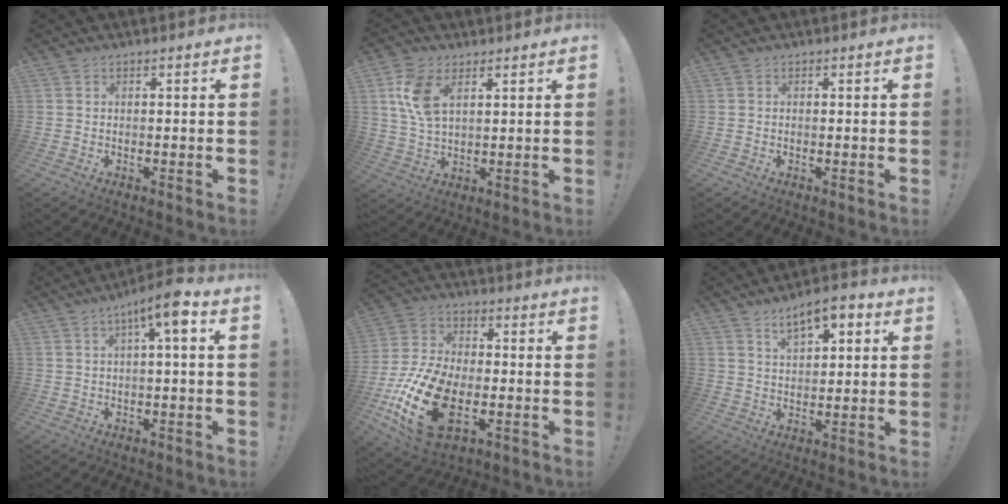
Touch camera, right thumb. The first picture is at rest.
{"total": 9.6, "force": [4.2, 5.3, 6.9], "torque": [-0.142, -0.003, 0.080]}
{"total": 0.0}
{"total": 7.5, "force": [2.2, 0.9, 7.1], "torque": [-0.116, -0.009, 0.030]}
{"total": 20.8, "force": [-7.0, 12.1, 15.5], "torque": [-0.298, 0.037, -0.108]}
{"total": 8.0, "force": [4.5, 3.7, 5.5], "torque": [-0.078, -0.015, 0.076]}